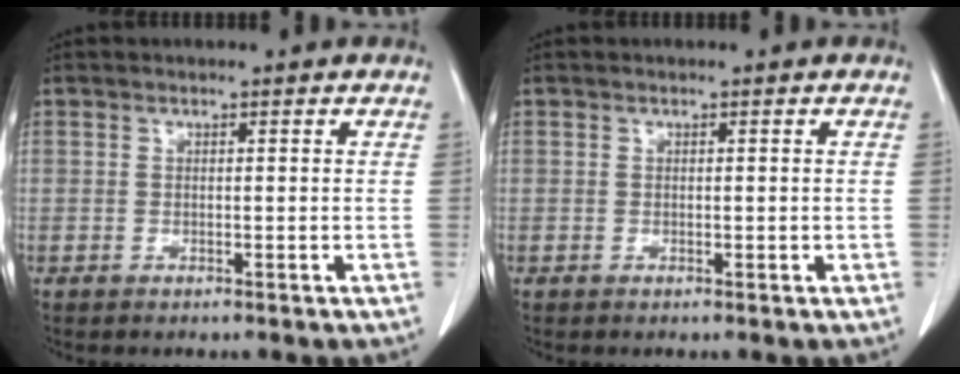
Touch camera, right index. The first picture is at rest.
{"total": 0.7, "force": [-0.1, 0.2, 0.6], "torque": [-0.011, -0.001, 0.000]}